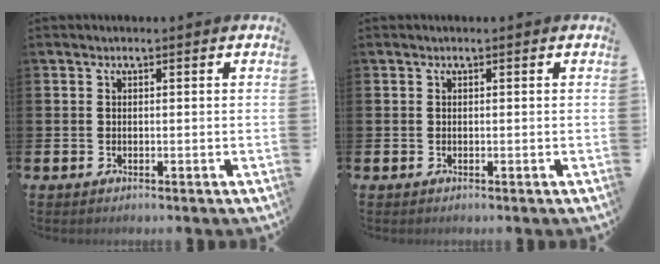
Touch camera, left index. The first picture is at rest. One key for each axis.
{"total": 0.0}